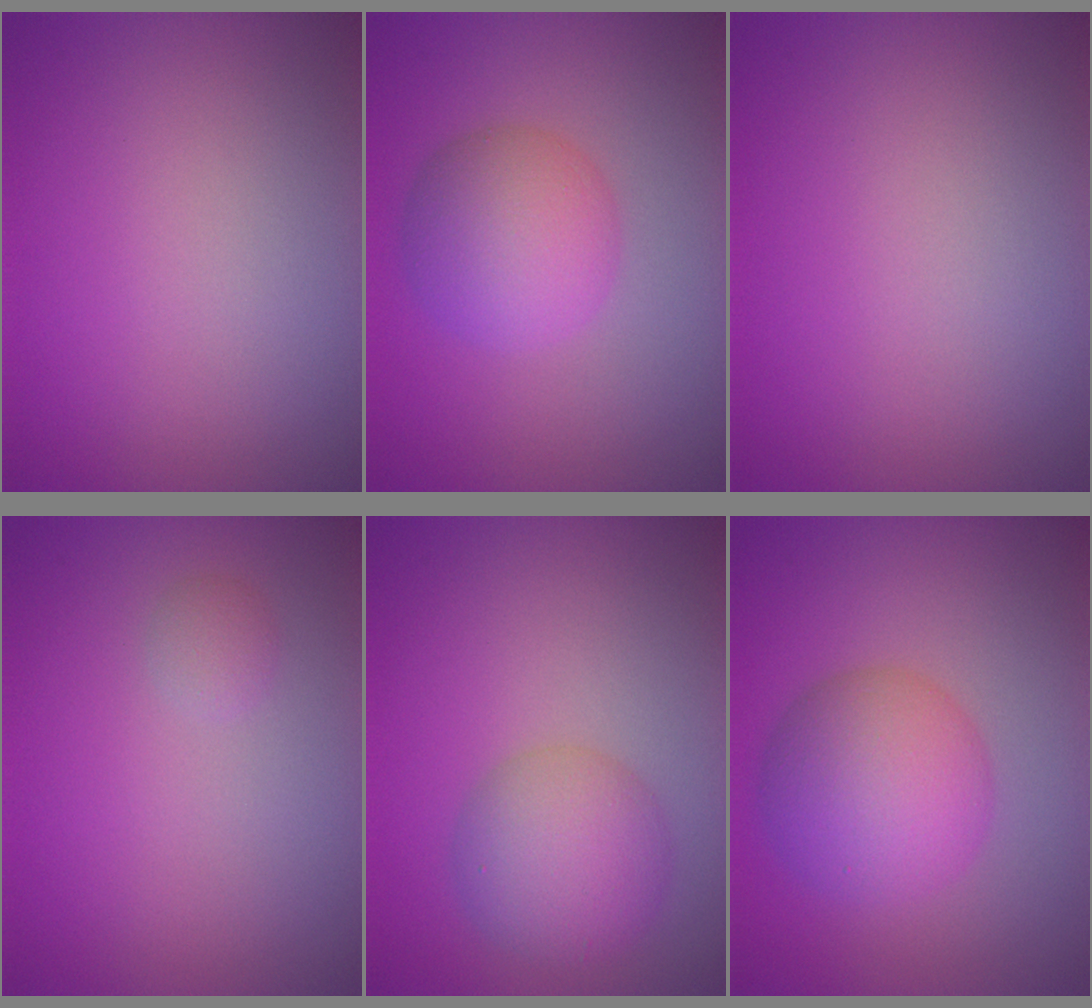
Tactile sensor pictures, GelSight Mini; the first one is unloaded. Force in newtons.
{"total": 4.9, "press": 4.9, "slide": 0.1}
{"total": 0.0}
{"total": 0.9, "press": 0.9, "slide": 0.0}
{"total": 4.6, "press": 4.6, "slide": 0.1}
{"total": 6.3, "press": 6.3, "slide": 0.1}